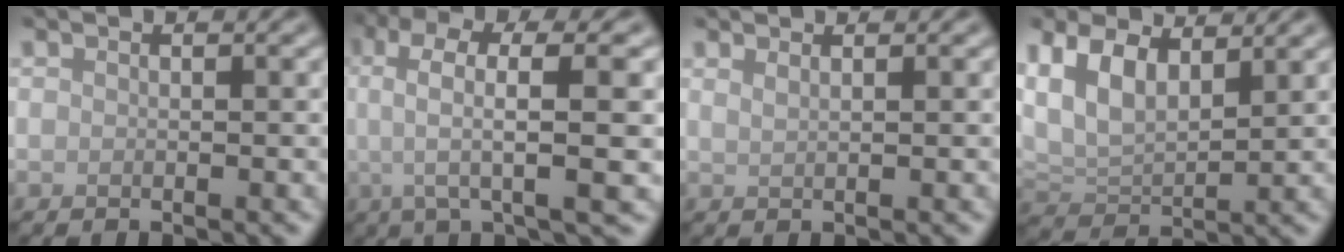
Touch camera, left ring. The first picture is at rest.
{"total": 7.0, "force": [1.2, 1.7, 6.7], "torque": [-0.108, 0.015, 0.011]}
{"total": 1.2, "force": [0.9, 0.5, 0.7], "torque": [-0.005, -0.003, 0.009]}
{"total": 6.8, "force": [3.2, 3.9, 4.5], "torque": [-0.098, 0.004, 0.058]}